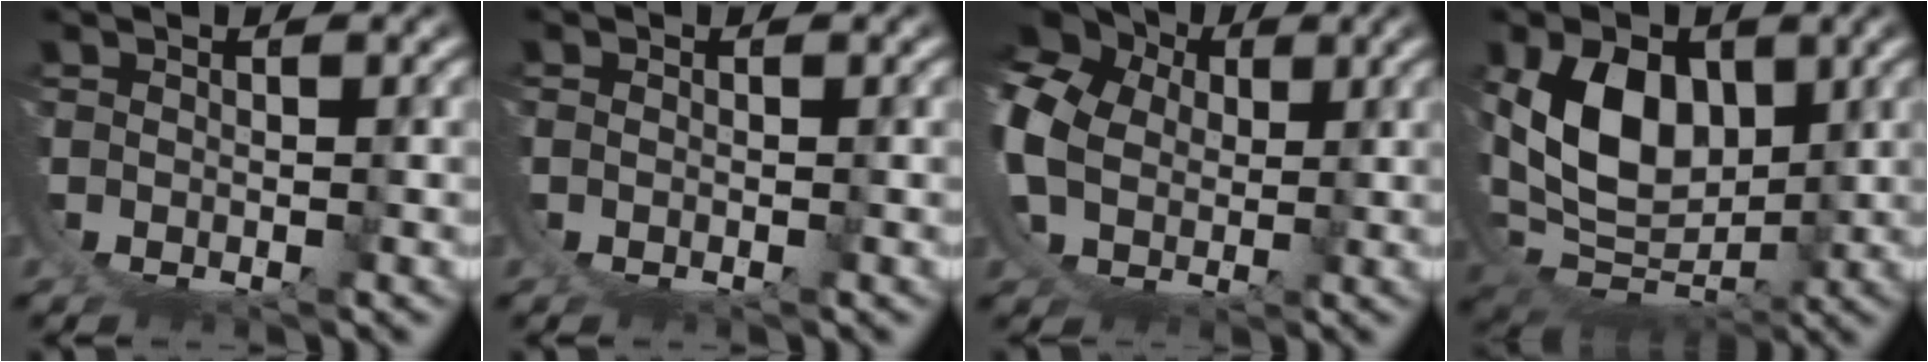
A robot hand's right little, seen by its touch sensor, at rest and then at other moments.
{"total": 0.6, "force": [-0.1, 0.5, 0.3], "torque": [-0.009, -0.002, -0.001]}
{"total": 11.6, "force": [3.5, 9.8, 5.1], "torque": [-0.138, -0.012, 0.050]}
{"total": 8.7, "force": [2.9, 5.4, 6.2], "torque": [-0.151, -0.040, 0.072]}